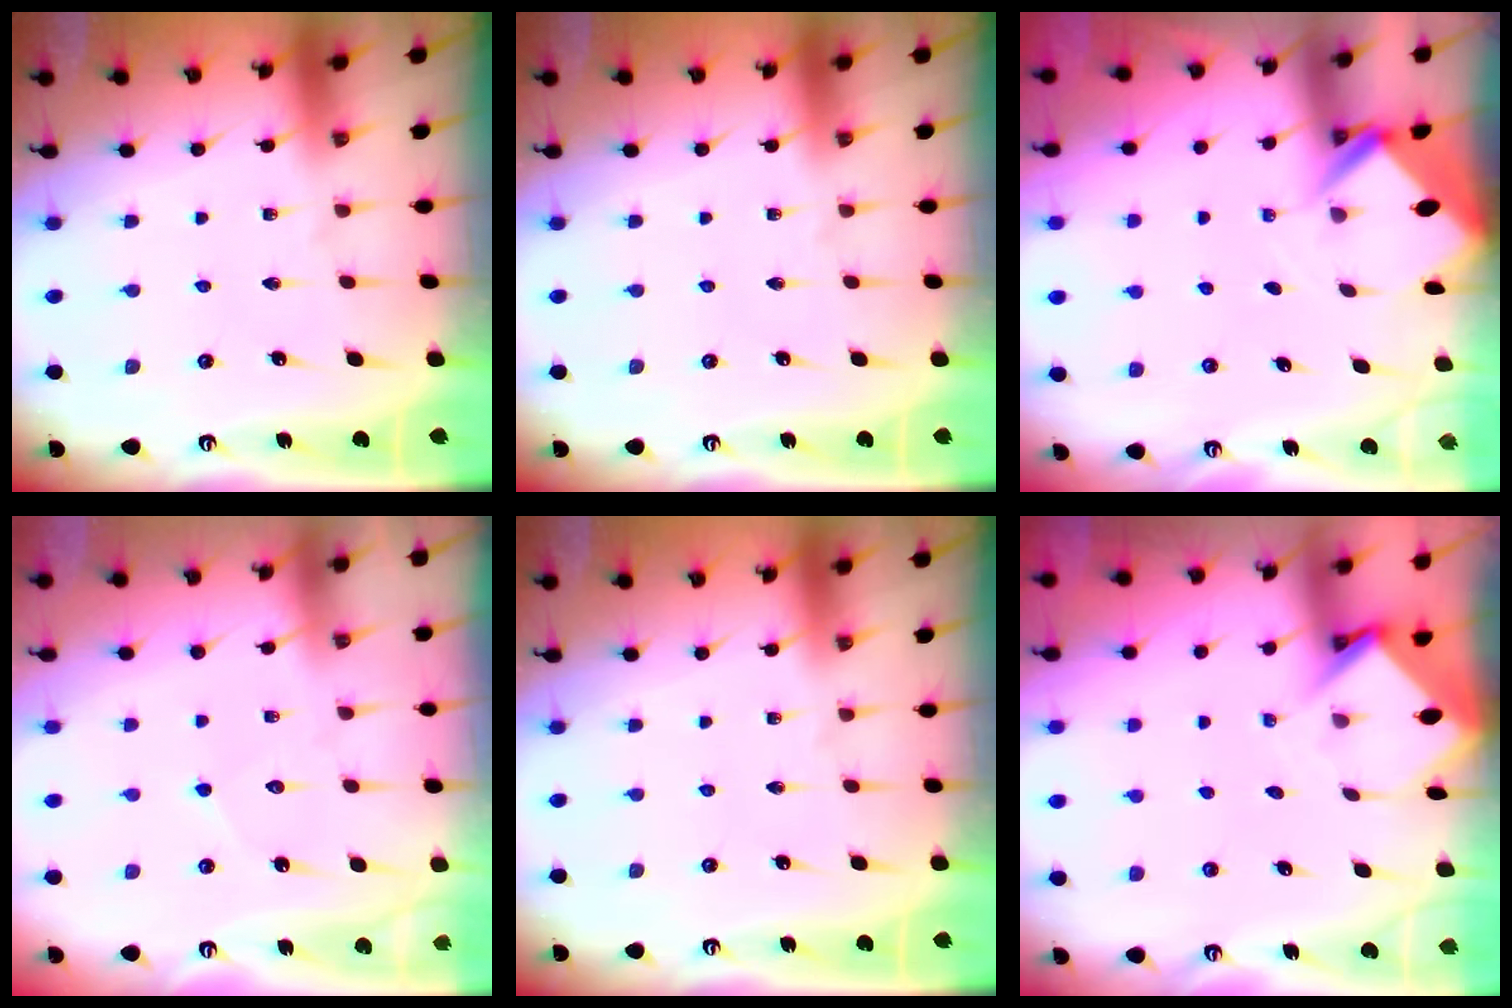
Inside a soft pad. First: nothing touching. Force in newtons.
{"total": 0.0}
{"total": 2.4, "press": 2.4, "slide": 0.1}
{"total": 5.1, "press": 5.1, "slide": 0.4}
{"total": 0.0}
{"total": 3.4, "press": 3.3, "slide": 0.2}